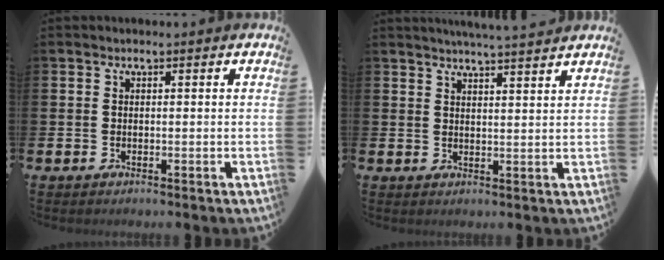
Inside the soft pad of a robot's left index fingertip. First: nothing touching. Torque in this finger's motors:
{"motor_torque": [0.76, -0.80, 0.40, 0.04]}